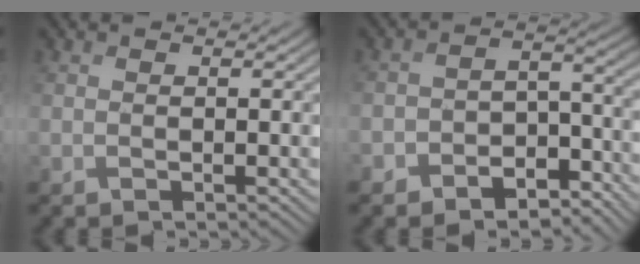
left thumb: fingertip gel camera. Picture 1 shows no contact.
{"total": 6.9, "force": [-5.0, 3.6, 3.0], "torque": [-0.048, -0.009, -0.093]}